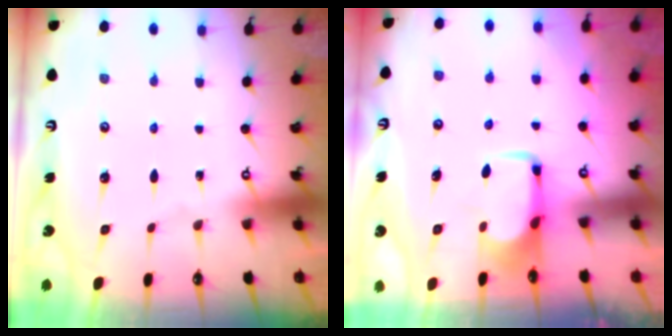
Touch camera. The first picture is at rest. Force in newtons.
{"total": 2.0, "press": 2.0, "slide": 0.4}